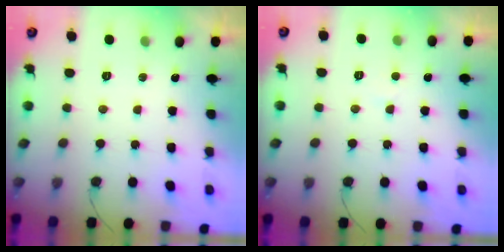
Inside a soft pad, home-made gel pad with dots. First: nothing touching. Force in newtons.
{"total": 1.3, "press": 1.3, "slide": 0.1}